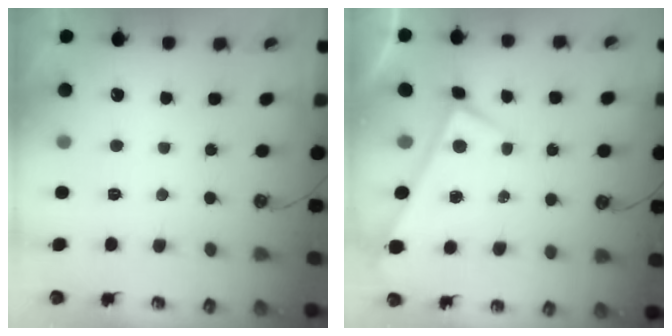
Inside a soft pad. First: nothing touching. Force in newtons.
{"total": 0.0}